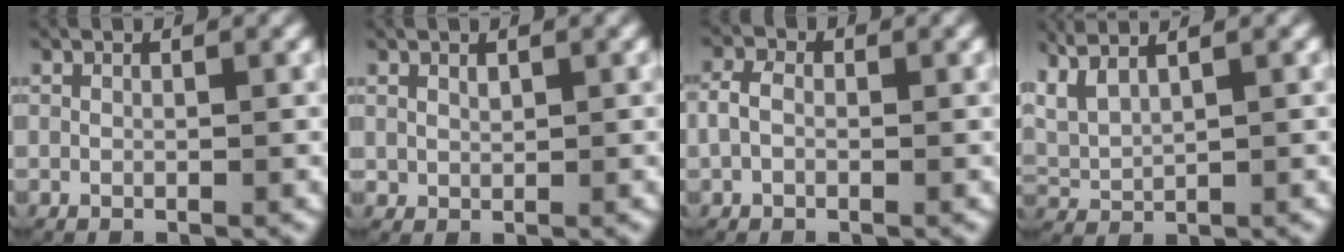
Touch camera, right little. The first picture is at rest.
{"total": 0.9, "force": [0.5, 0.7, 0.3], "torque": [-0.011, -0.006, 0.020]}
{"total": 2.2, "force": [-0.1, 1.7, 1.3], "torque": [-0.037, 0.000, -0.004]}
{"total": 4.9, "force": [2.4, 3.2, 3.0], "torque": [-0.081, 0.002, 0.045]}